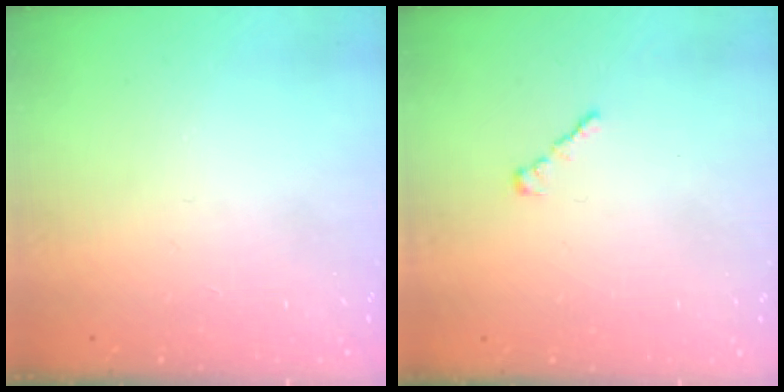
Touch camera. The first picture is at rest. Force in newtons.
{"total": 1.4, "press": 1.3, "slide": 0.5}